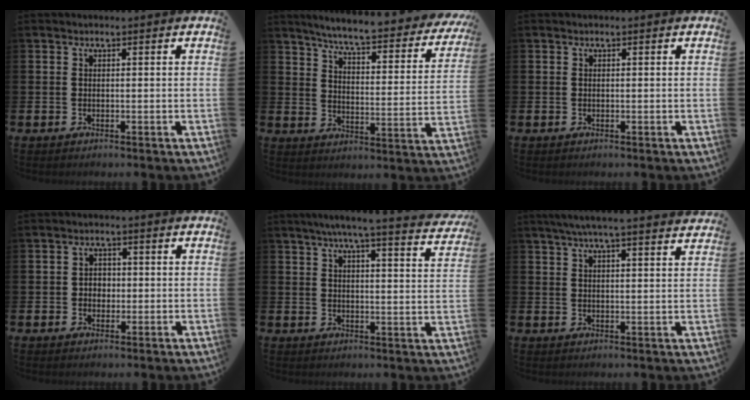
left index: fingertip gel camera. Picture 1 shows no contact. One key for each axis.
{"total": 6.2, "fx": 5.8, "fy": 0.0, "fz": 2.3, "tx": -0.063, "ty": -0.053, "tz": 0.091}
{"total": 0.0}
{"total": 2.2, "fx": 0.0, "fy": 2.0, "fz": 1.0, "tx": -0.005, "ty": 0.002, "tz": -0.007}
{"total": 5.8, "fx": 5.2, "fy": -0.1, "fz": 2.6, "tx": -0.052, "ty": -0.030, "tz": 0.085}
{"total": 5.2, "fx": 4.8, "fy": -0.2, "fz": 2.1, "tx": -0.047, "ty": -0.015, "tz": 0.085}